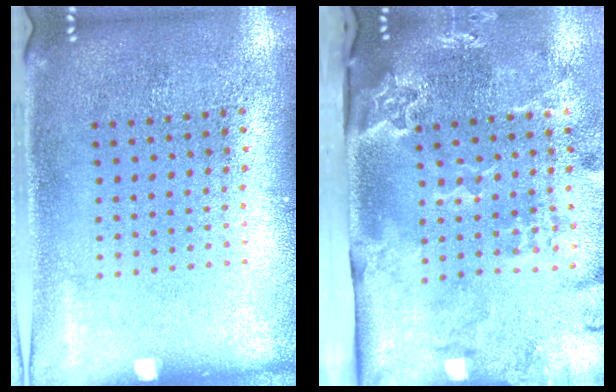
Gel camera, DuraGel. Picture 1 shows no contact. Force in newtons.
{"total": 3.5, "press": 2.4, "slide": 2.5}